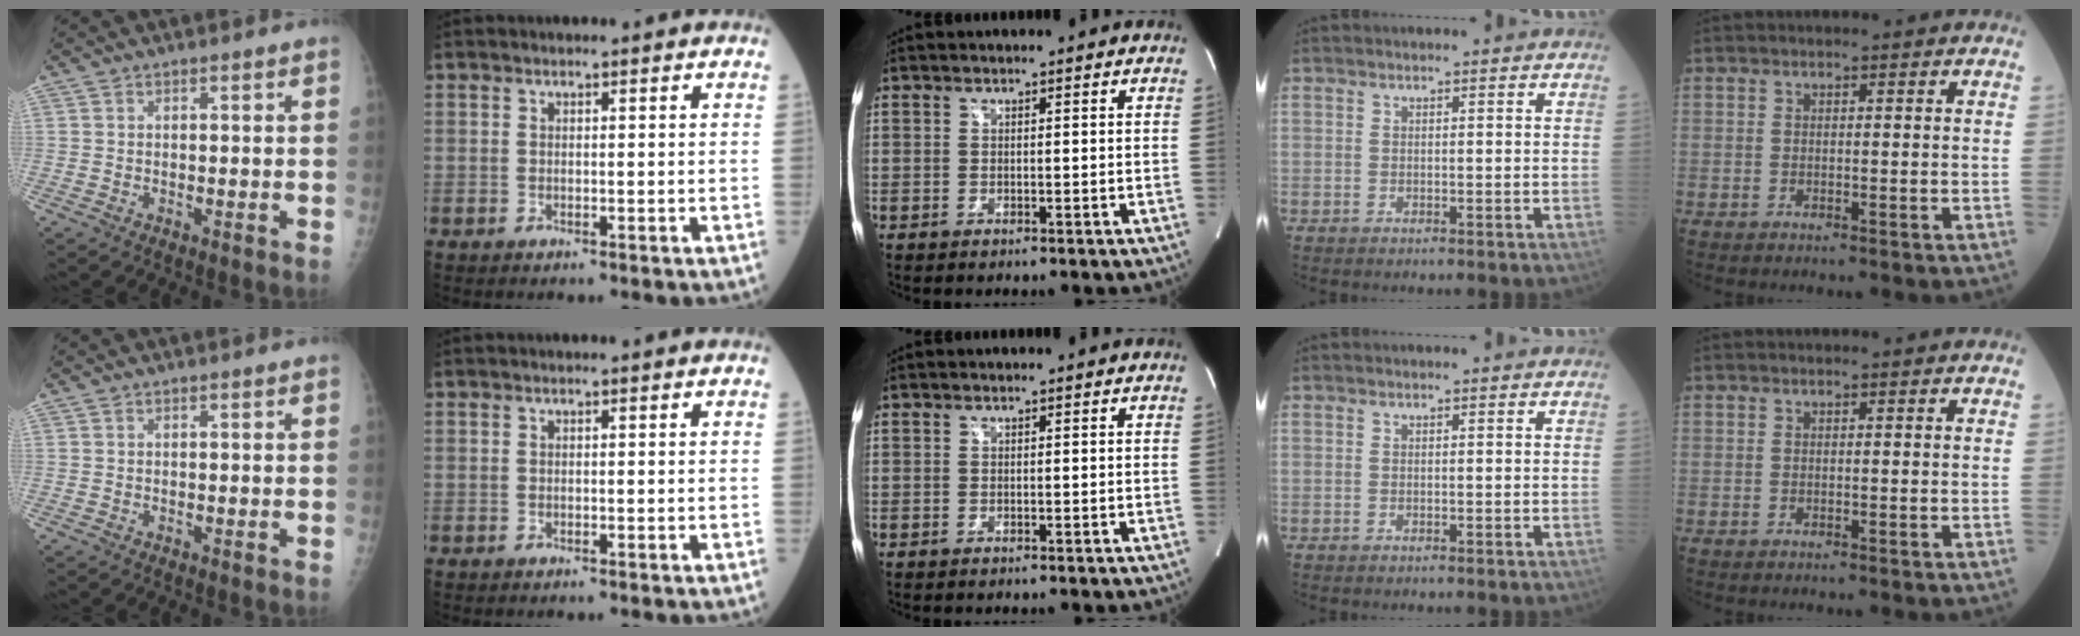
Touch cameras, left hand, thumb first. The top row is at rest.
{}